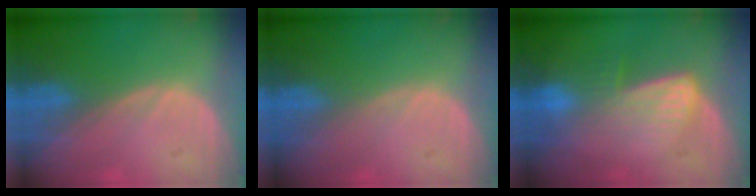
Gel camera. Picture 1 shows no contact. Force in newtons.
{"total": 0.0}
{"total": 7.2, "press": 6.0, "slide": 4.0}